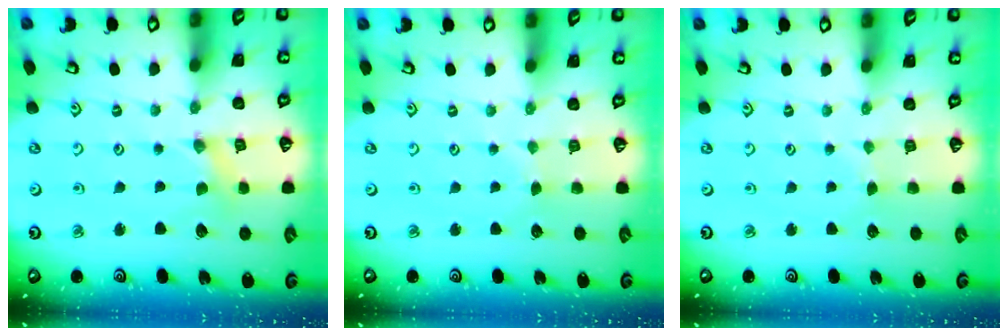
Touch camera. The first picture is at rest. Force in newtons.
{"total": 1.1, "press": 1.1, "slide": 0.2}
{"total": 1.1, "press": 1.1, "slide": 0.2}